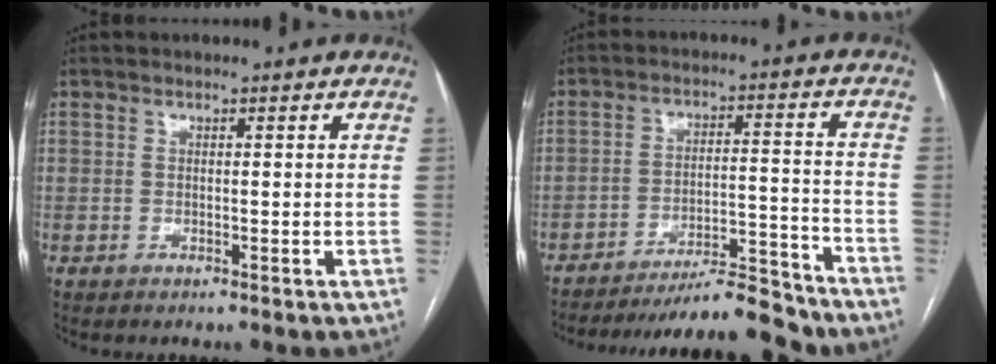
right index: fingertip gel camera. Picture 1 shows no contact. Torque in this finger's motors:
{"motor_torque": [0.78, -0.67, 0.70, 0.14]}